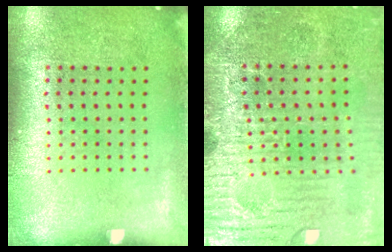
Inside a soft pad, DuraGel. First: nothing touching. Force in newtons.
{"total": 3.6, "press": 3.5, "slide": 0.4}